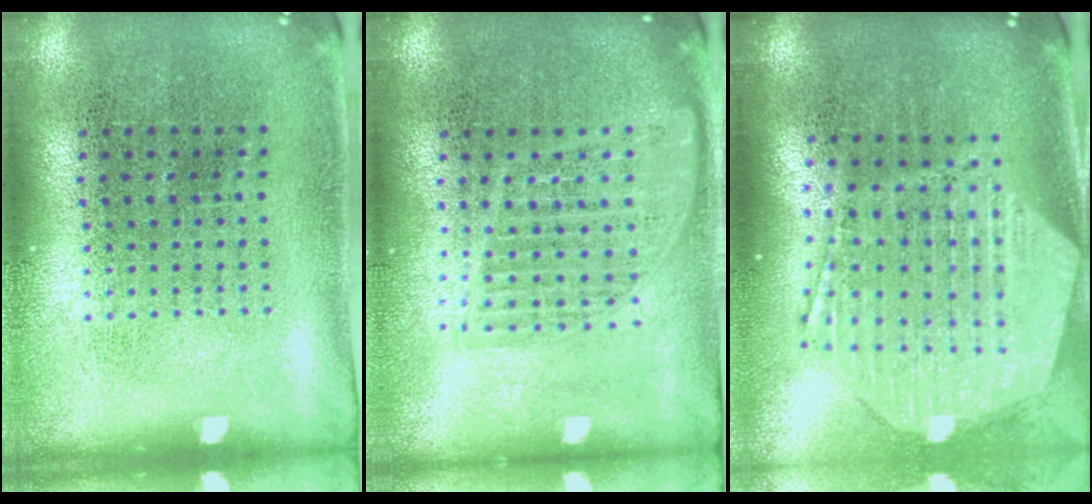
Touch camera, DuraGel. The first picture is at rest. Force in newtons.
{"total": 1.6, "press": 1.5, "slide": 0.7}
{"total": 3.0, "press": 2.4, "slide": 1.8}